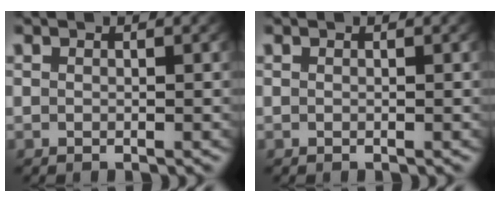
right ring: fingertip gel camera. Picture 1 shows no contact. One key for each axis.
{"total": 0.0}